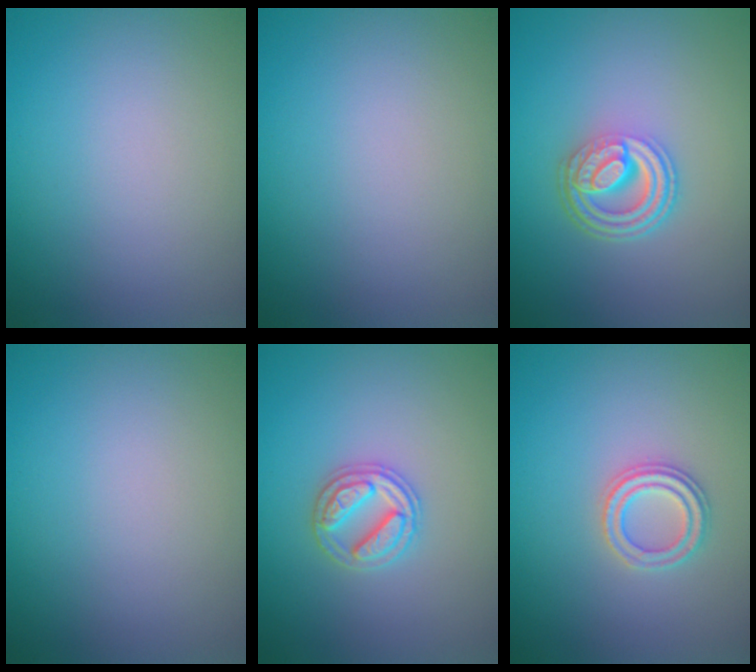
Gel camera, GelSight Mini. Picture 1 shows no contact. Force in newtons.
{"total": 0.0}
{"total": 4.7, "press": 3.4, "slide": 3.3}
{"total": 0.0}
{"total": 2.7, "press": 2.7, "slide": 0.3}
{"total": 2.3, "press": 2.3, "slide": 0.4}